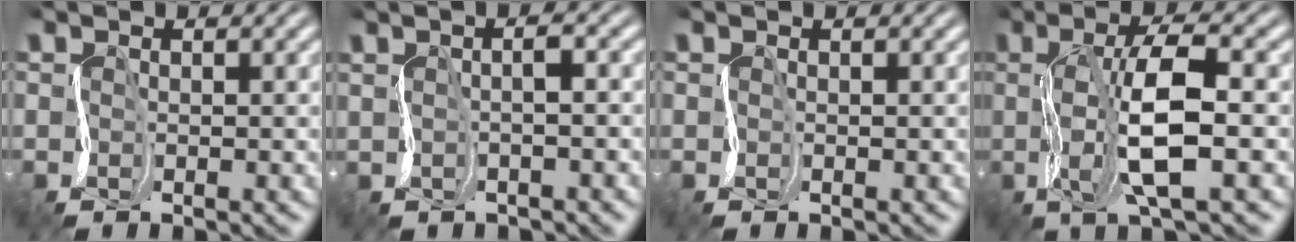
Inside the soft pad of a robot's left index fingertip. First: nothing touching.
{"total": 1.5, "force": [1.4, -0.2, 0.3], "torque": [-0.005, 0.010, 0.018]}
{"total": 0.0}
{"total": 6.3, "force": [0.7, 1.4, 6.1], "torque": [-0.125, 0.019, 0.004]}